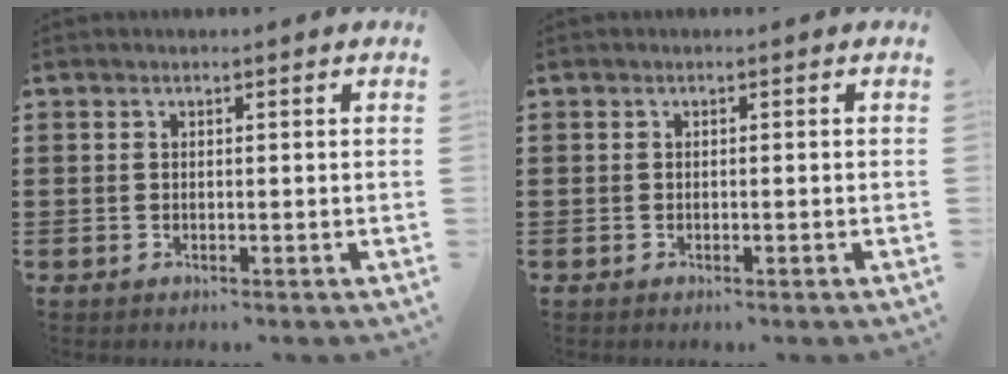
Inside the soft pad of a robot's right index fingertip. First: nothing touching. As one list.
[{"total": 0.0}]